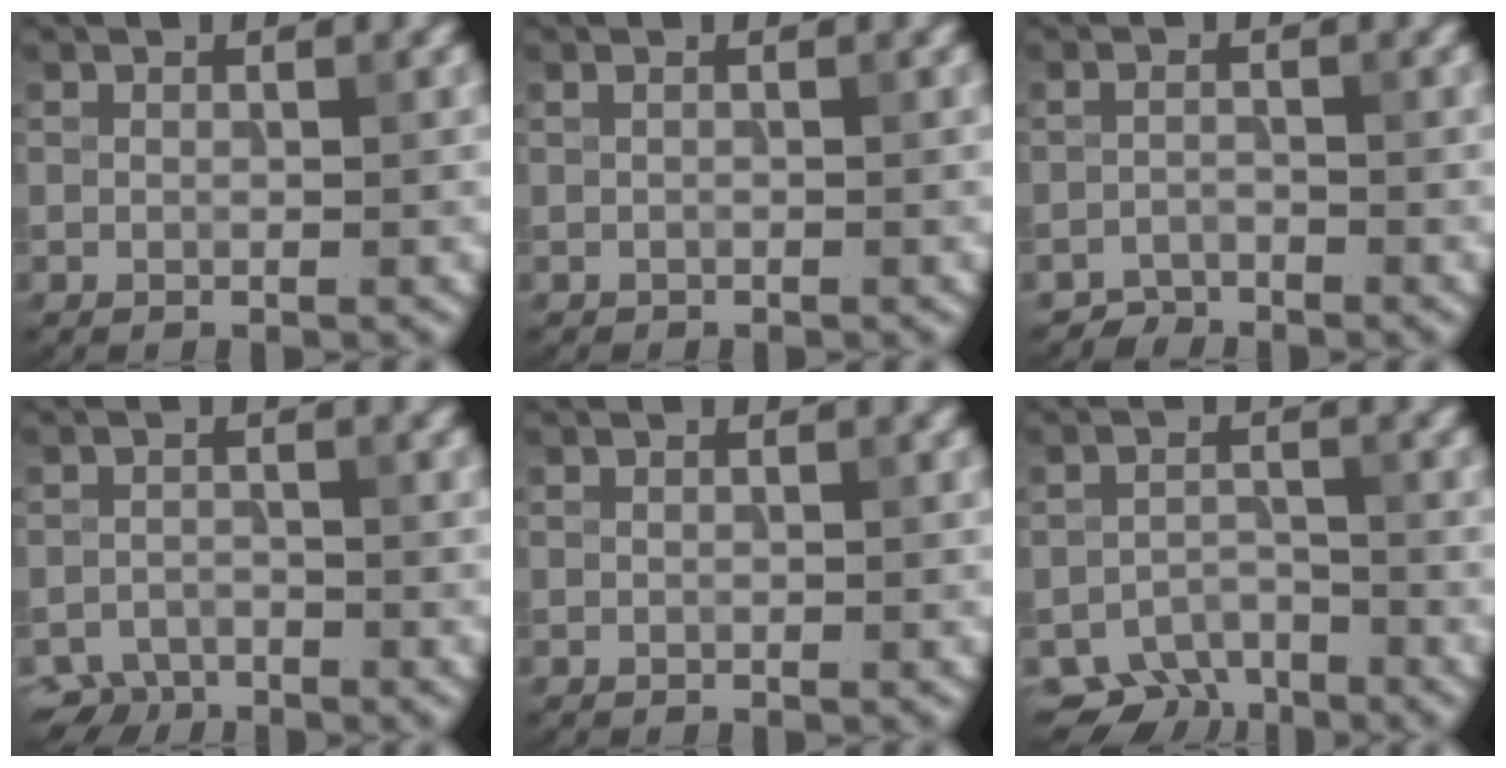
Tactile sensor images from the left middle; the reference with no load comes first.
{"total": 0.0}
{"total": 1.7, "force": [-1.6, 0.3, -0.1], "torque": [0.006, 0.004, -0.033]}
{"total": 2.8, "force": [-2.5, 1.2, 0.4], "torque": [-0.004, -0.003, -0.046]}
{"total": 0.0}
{"total": 5.4, "force": [-4.6, 2.4, 1.5], "torque": [-0.018, -0.013, -0.075]}